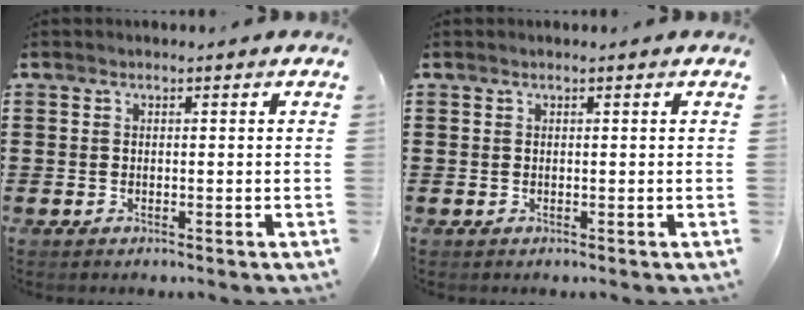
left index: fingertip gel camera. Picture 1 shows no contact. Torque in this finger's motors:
{"motor_torque": [0.05, 0.06, -0.02, -0.01]}